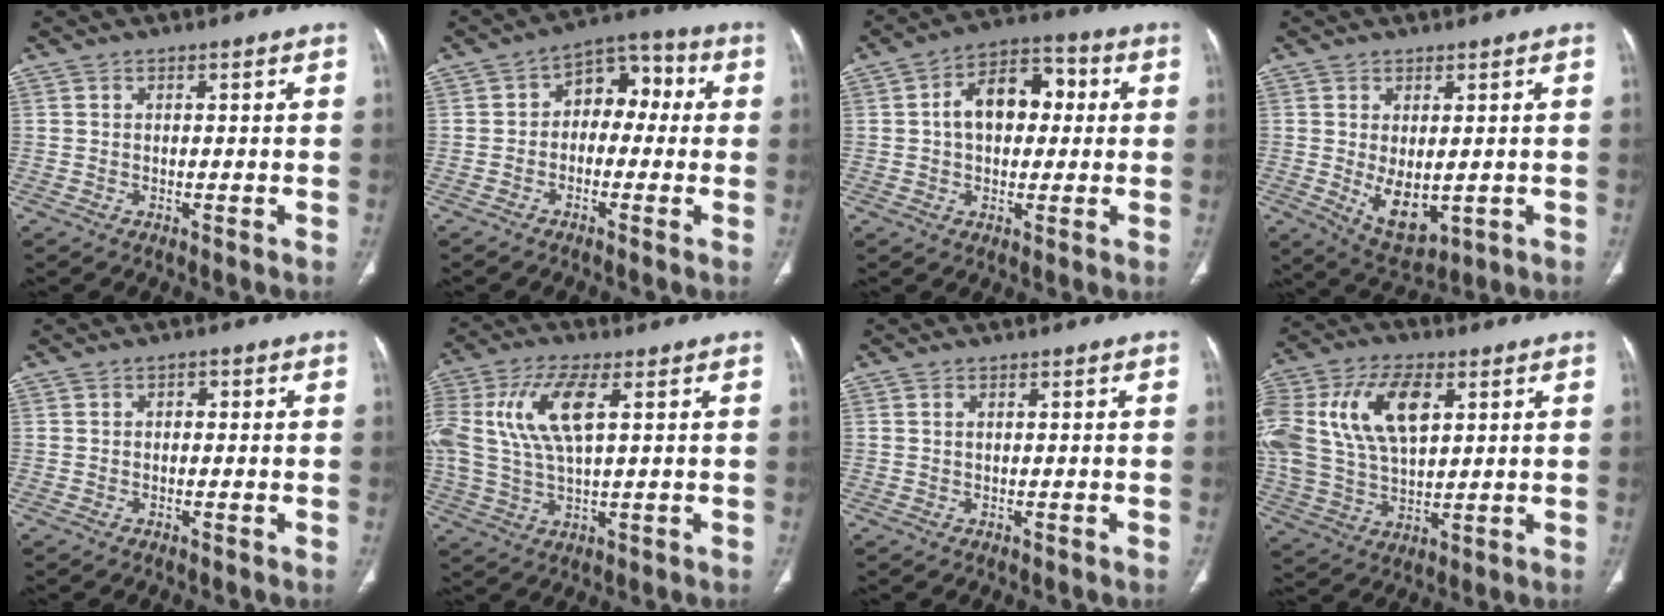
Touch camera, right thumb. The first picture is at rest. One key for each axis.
{"total": 8.6, "fx": 0.3, "fy": 6.0, "fz": 6.1, "tx": -0.046, "ty": 0.039, "tz": -0.012}
{"total": 11.9, "fx": 1.6, "fy": 7.7, "fz": 8.9, "tx": -0.116, "ty": 0.029, "tz": 0.018}
{"total": 7.9, "fx": -0.8, "fy": 4.1, "fz": 6.8, "tx": -0.099, "ty": -0.015, "tz": 0.008}
{"total": 1.3, "fx": 0.3, "fy": 0.9, "fz": 0.9, "tx": -0.007, "ty": 0.004, "tz": 0.001}
{"total": 14.7, "fx": 3.8, "fy": 6.0, "fz": 12.9, "tx": -0.294, "ty": 0.007, "tz": 0.073}
{"total": 0.6, "fx": 0.3, "fy": 0.2, "fz": 0.5, "tx": -0.013, "ty": 0.004, "tz": 0.007}
{"total": 23.0, "fx": 6.8, "fy": 13.4, "fz": 17.4, "tx": -0.385, "ty": 0.012, "tz": 0.126}